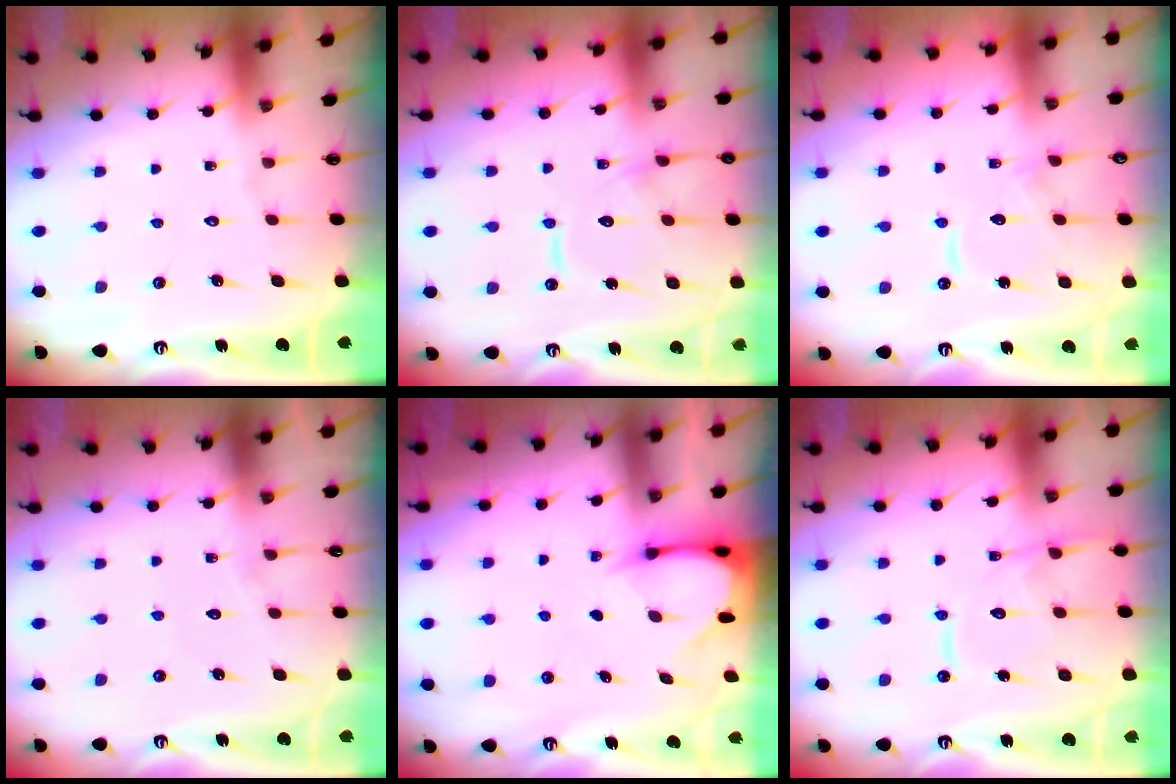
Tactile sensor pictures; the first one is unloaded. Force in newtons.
{"total": 12.5, "press": 12.4, "slide": 1.3}
{"total": 8.9, "press": 8.8, "slide": 0.7}
{"total": 5.5, "press": 5.5, "slide": 0.4}
{"total": 3.5, "press": 3.5, "slide": 0.3}
{"total": 13.1, "press": 13.0, "slide": 1.4}